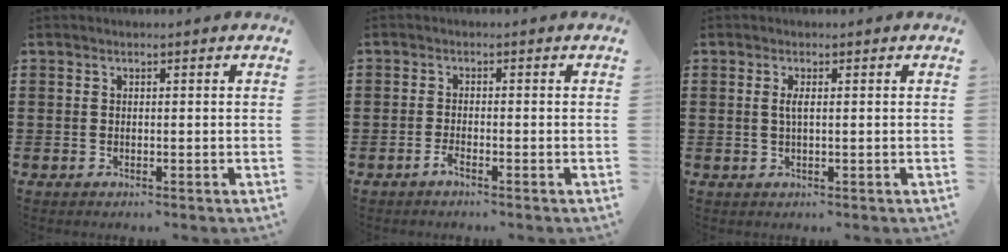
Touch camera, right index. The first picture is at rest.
{"total": 1.5, "force": [-1.3, 0.1, 0.8], "torque": [-0.024, -0.007, -0.026]}
{"total": 1.6, "force": [0.2, 0.3, 1.6], "torque": [-0.032, 0.001, 0.002]}